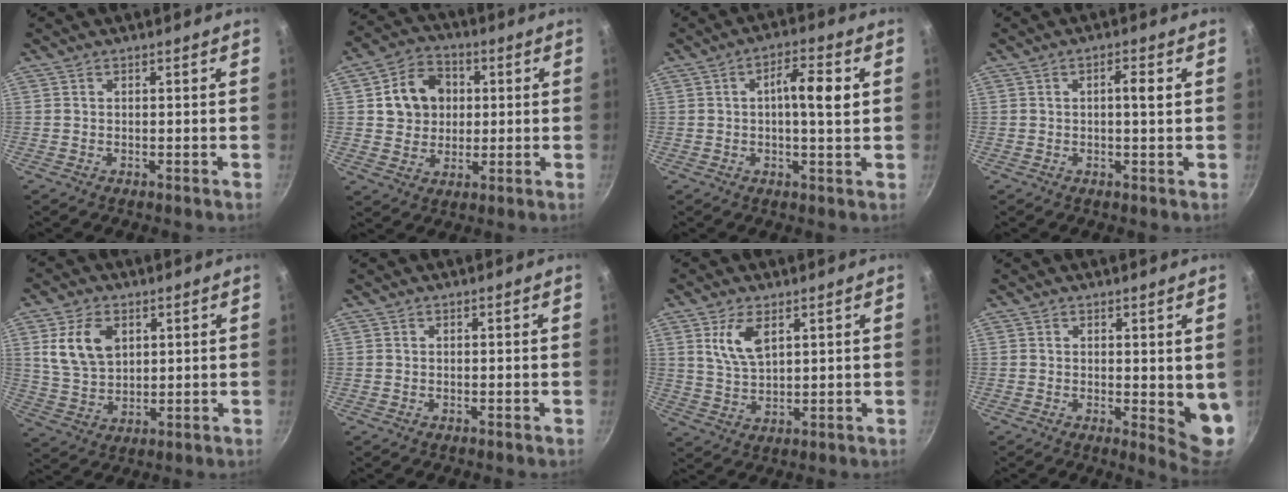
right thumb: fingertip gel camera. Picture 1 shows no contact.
{"total": 10.8, "force": [2.0, 9.1, 5.4], "torque": [-0.062, 0.010, 0.029]}
{"total": 7.2, "force": [1.0, 1.9, 6.8], "torque": [-0.106, 0.011, 0.010]}
{"total": 3.0, "force": [0.5, 0.6, 2.9], "torque": [-0.046, 0.004, 0.004]}
{"total": 10.0, "force": [3.3, 6.8, 6.6], "torque": [-0.109, -0.014, 0.069]}
{"total": 0.0}
{"total": 6.9, "force": [3.0, 3.4, 5.2], "torque": [-0.096, -0.018, 0.063]}
{"total": 6.4, "force": [0.8, 2.4, 5.9], "torque": [-0.063, -0.019, 0.013]}